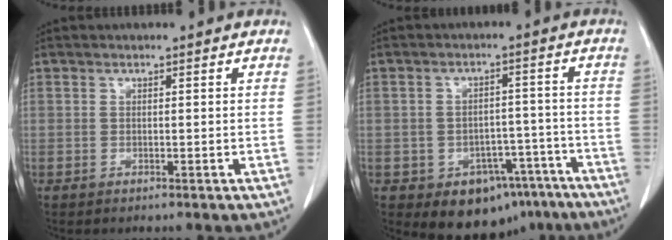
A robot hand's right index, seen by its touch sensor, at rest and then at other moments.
{"total": 10.5, "force": [-6.7, 7.1, 3.8], "torque": [-0.025, 0.033, -0.086]}